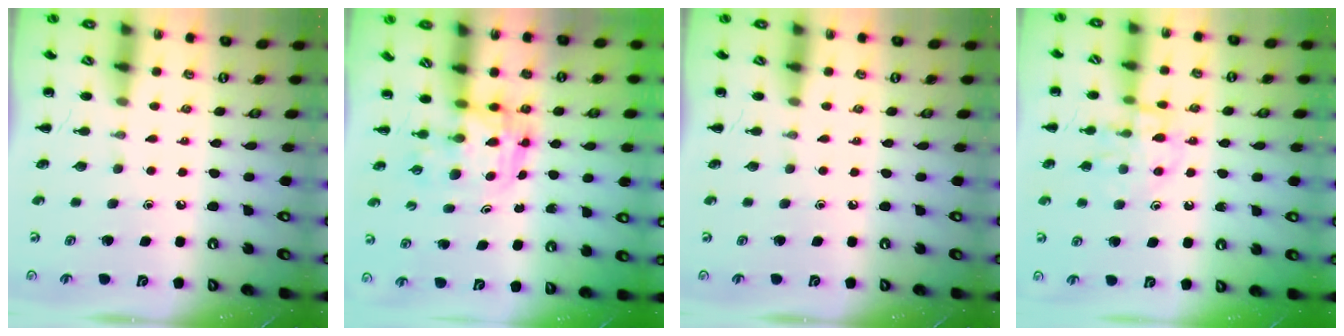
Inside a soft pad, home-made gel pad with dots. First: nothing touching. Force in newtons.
{"total": 3.5, "press": 3.5, "slide": 0.6}
{"total": 0.0}
{"total": 12.0, "press": 12.0, "slide": 1.0}